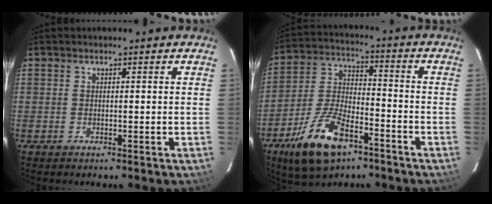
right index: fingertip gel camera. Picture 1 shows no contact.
{"total": 15.5, "force": [-9.2, 6.7, 10.6], "torque": [-0.225, -0.009, -0.166]}